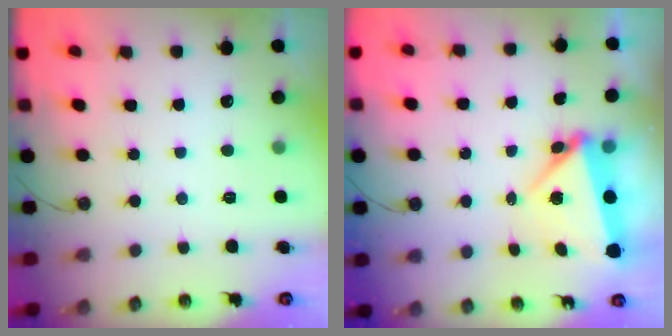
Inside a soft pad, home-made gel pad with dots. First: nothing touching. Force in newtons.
{"total": 5.8, "press": 5.6, "slide": 1.6}